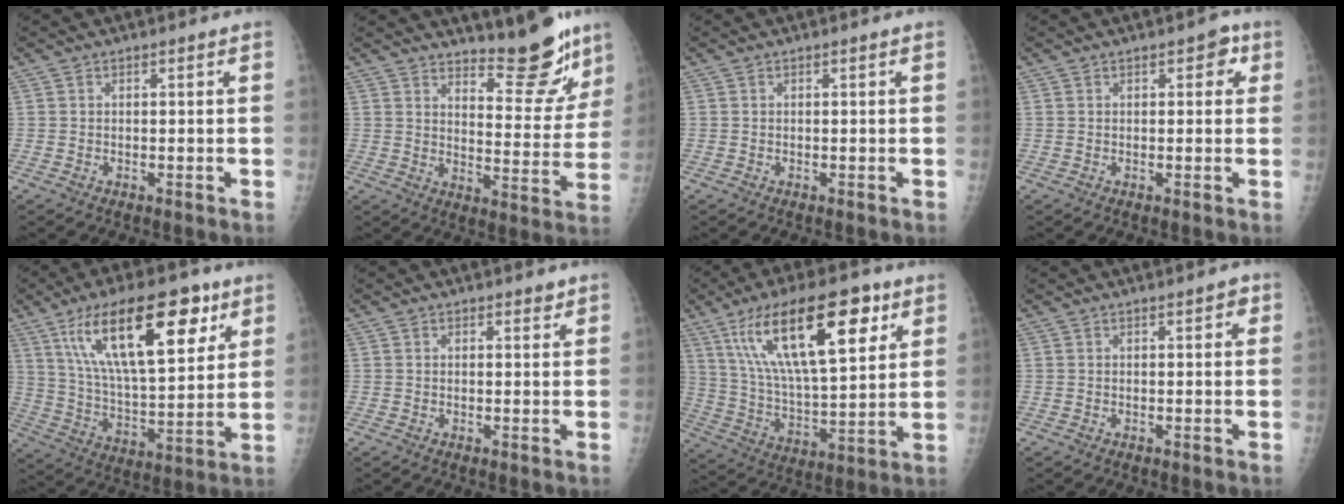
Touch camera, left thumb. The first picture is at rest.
{"total": 13.3, "force": [11.2, 3.4, 6.2], "torque": [-0.051, -0.102, 0.158]}
{"total": 0.0}
{"total": 3.1, "force": [1.3, 1.8, 2.2], "torque": [-0.002, 0.002, 0.007]}
{"total": 23.0, "force": [11.5, 8.9, 17.8], "torque": [-0.266, -0.032, 0.200]}
{"total": 1.4, "force": [1.1, 0.7, 0.5], "torque": [0.005, -0.007, 0.012]}
{"total": 23.4, "force": [11.4, 8.6, 18.6], "torque": [-0.295, -0.027, 0.199]}
{"total": 1.8, "force": [1.0, 0.8, 1.3], "torque": [-0.008, 0.000, 0.009]}